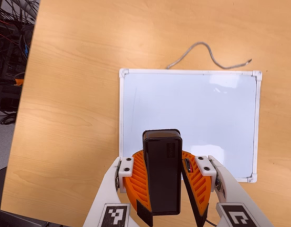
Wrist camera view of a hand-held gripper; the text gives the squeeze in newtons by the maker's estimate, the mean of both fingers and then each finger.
{"total": 9.8, "left": 9.8, "right": 9.8}